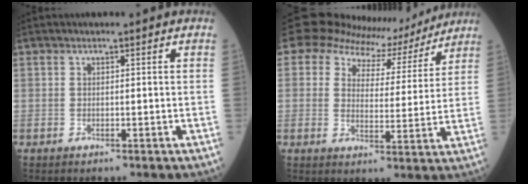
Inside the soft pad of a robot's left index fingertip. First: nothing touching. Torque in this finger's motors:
{"motor_torque": [0.85, -0.95, 0.00, -0.05]}